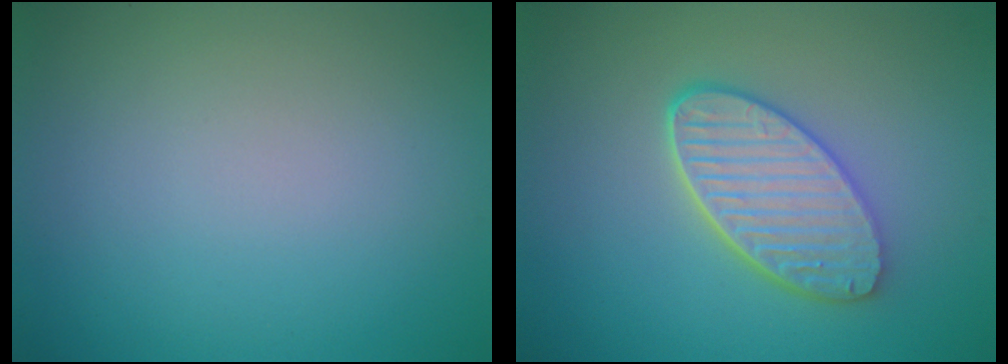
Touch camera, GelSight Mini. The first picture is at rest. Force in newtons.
{"total": 5.6, "press": 4.3, "slide": 3.5}